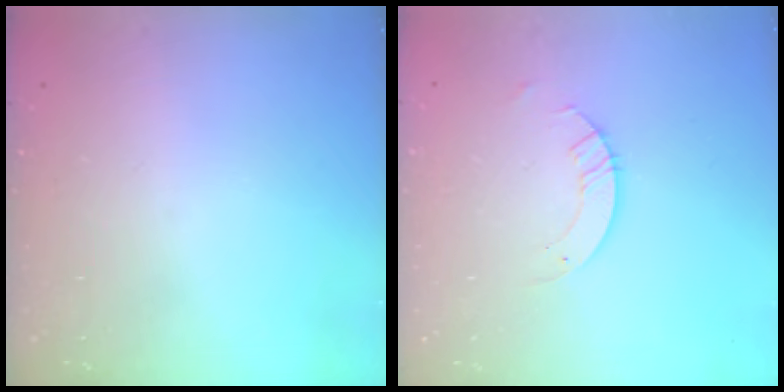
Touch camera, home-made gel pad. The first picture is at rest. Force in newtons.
{"total": 3.2, "press": 3.2, "slide": 0.3}